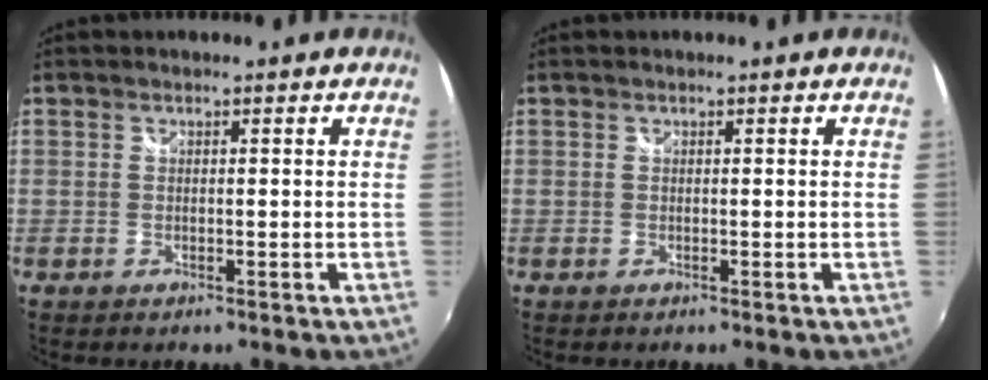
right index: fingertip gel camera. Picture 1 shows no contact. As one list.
[{"total": 0.0}]